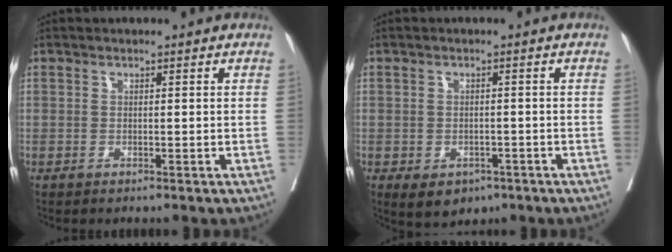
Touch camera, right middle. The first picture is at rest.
{"total": 5.7, "force": [-3.3, 3.8, 2.5], "torque": [-0.029, -0.001, -0.040]}